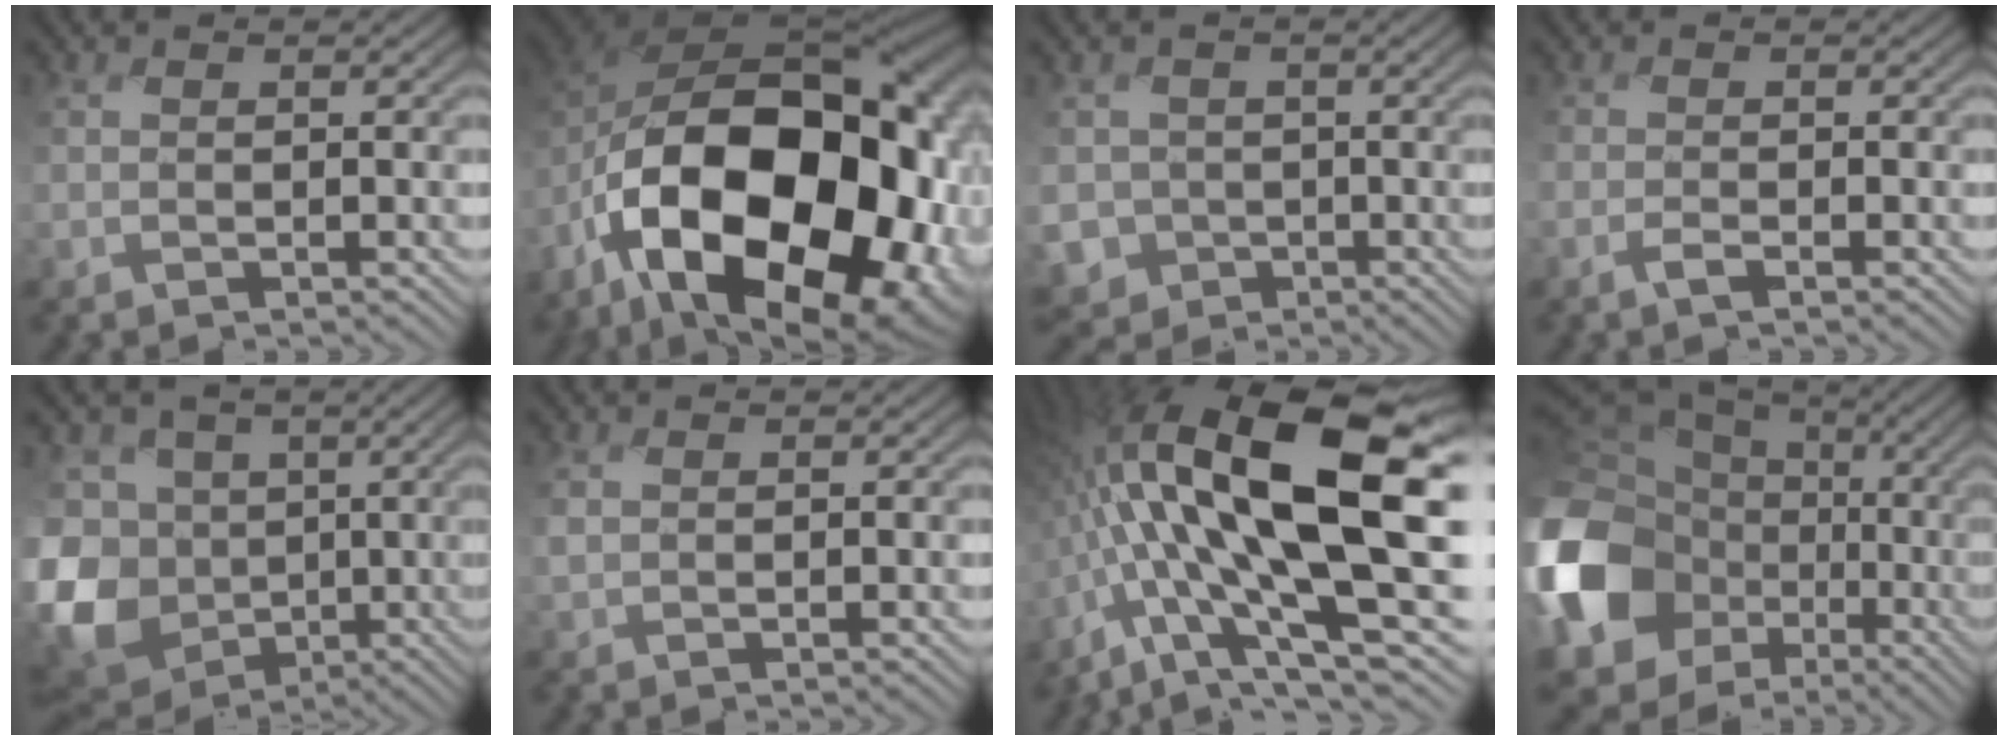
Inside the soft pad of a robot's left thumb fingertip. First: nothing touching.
{"total": 22.1, "force": [-7.9, 12.1, 16.7], "torque": [-0.346, -0.047, -0.112]}
{"total": 4.7, "force": [-1.6, 4.4, -0.3], "torque": [-0.022, -0.020, -0.053]}
{"total": 1.1, "force": [-1.0, -0.4, 0.0], "torque": [0.002, 0.005, -0.027]}
{"total": 16.5, "force": [-4.7, 13.3, 8.6], "torque": [-0.259, -0.019, -0.099]}
{"total": 1.4, "force": [0.4, 0.7, 1.1], "torque": [-0.029, 0.000, 0.009]}
{"total": 20.4, "force": [1.0, 7.0, 19.1], "torque": [-0.347, 0.004, 0.011]}
{"total": 19.1, "force": [-4.1, 15.9, 9.6], "torque": [-0.299, -0.046, -0.072]}